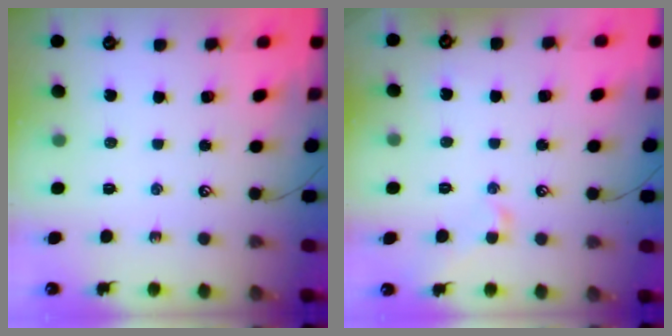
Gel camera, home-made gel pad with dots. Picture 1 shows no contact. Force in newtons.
{"total": 1.2, "press": 1.0, "slide": 0.6}